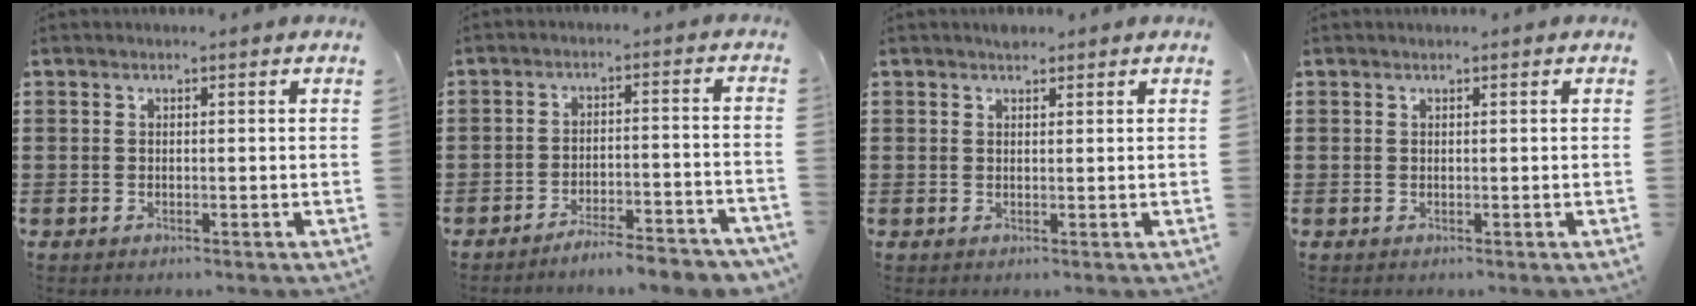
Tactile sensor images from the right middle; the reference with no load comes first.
{"total": 4.7, "force": [-4.6, -0.2, 1.2], "torque": [-0.026, -0.007, -0.092]}
{"total": 1.1, "force": [1.0, 0.4, 0.1], "torque": [0.004, -0.003, 0.017]}
{"total": 0.0}